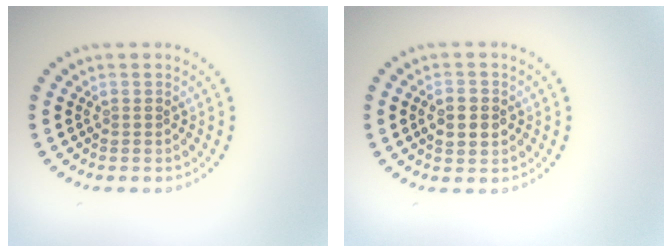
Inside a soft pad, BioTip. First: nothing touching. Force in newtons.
{"total": 2.3, "press": 2.2, "slide": 0.1}